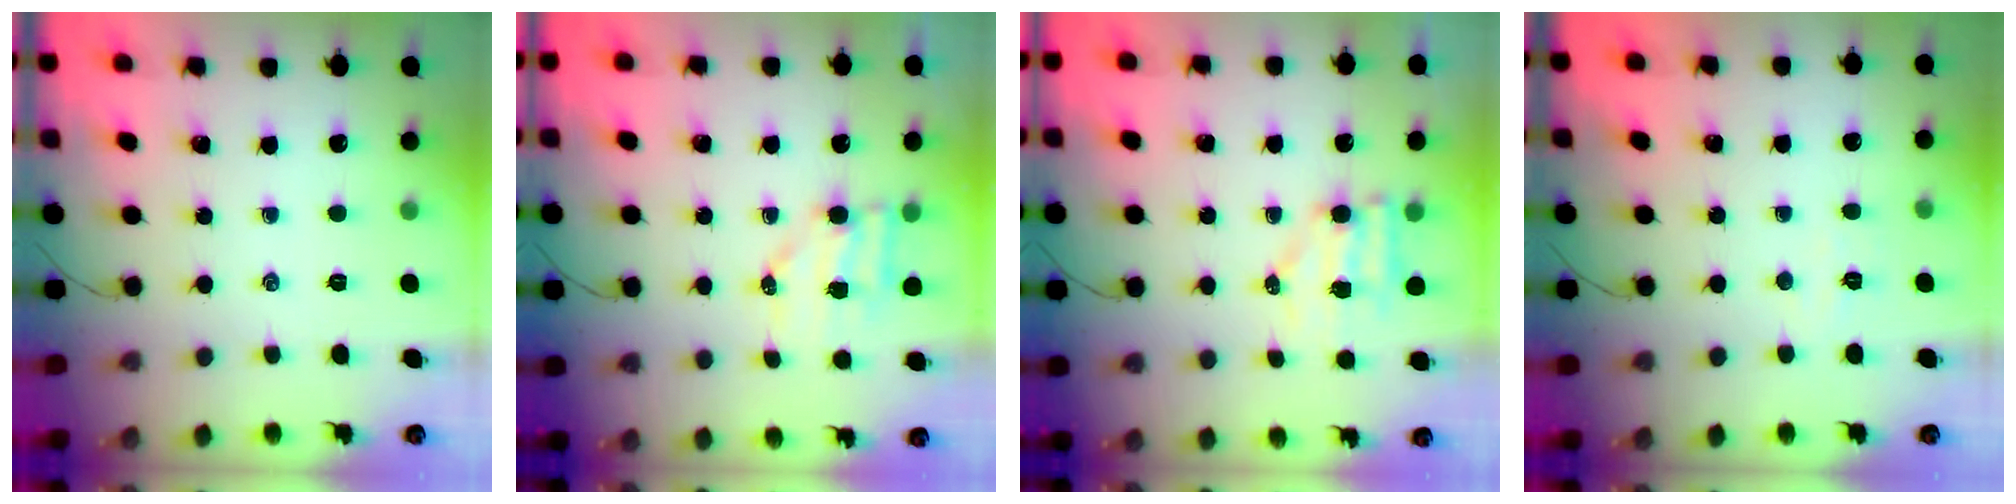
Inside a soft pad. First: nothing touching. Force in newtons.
{"total": 6.3, "press": 6.2, "slide": 0.7}
{"total": 5.1, "press": 5.0, "slide": 0.8}
{"total": 2.7, "press": 2.6, "slide": 0.7}